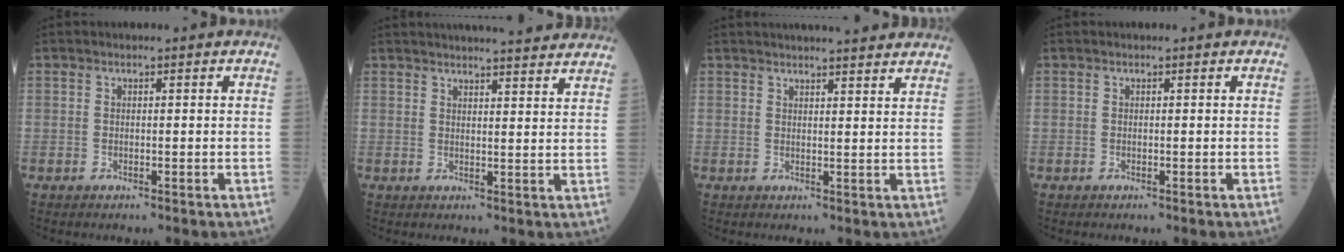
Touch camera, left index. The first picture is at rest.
{"total": 14.5, "force": [13.5, 1.2, 5.1], "torque": [-0.067, 0.017, 0.162]}
{"total": 10.3, "force": [9.4, 0.9, 4.0], "torque": [-0.053, 0.021, 0.108]}
{"total": 0.0}